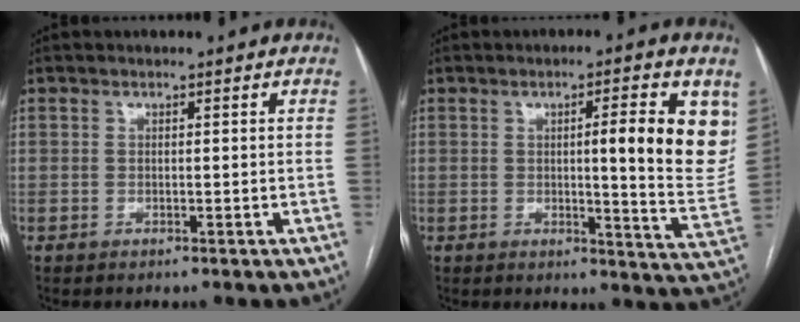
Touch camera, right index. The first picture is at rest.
{"total": 11.8, "force": [3.5, 1.1, 11.2], "torque": [-0.130, -0.013, 0.040]}